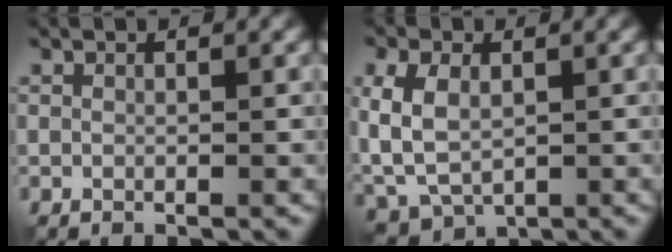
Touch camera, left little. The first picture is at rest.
{"total": 6.7, "force": [0.4, 4.1, 5.3], "torque": [-0.131, 0.004, 0.003]}